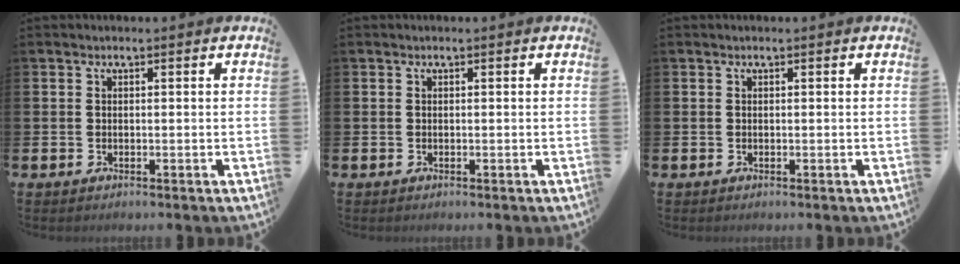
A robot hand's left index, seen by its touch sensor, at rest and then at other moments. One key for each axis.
{"total": 0.0}
{"total": 0.0}